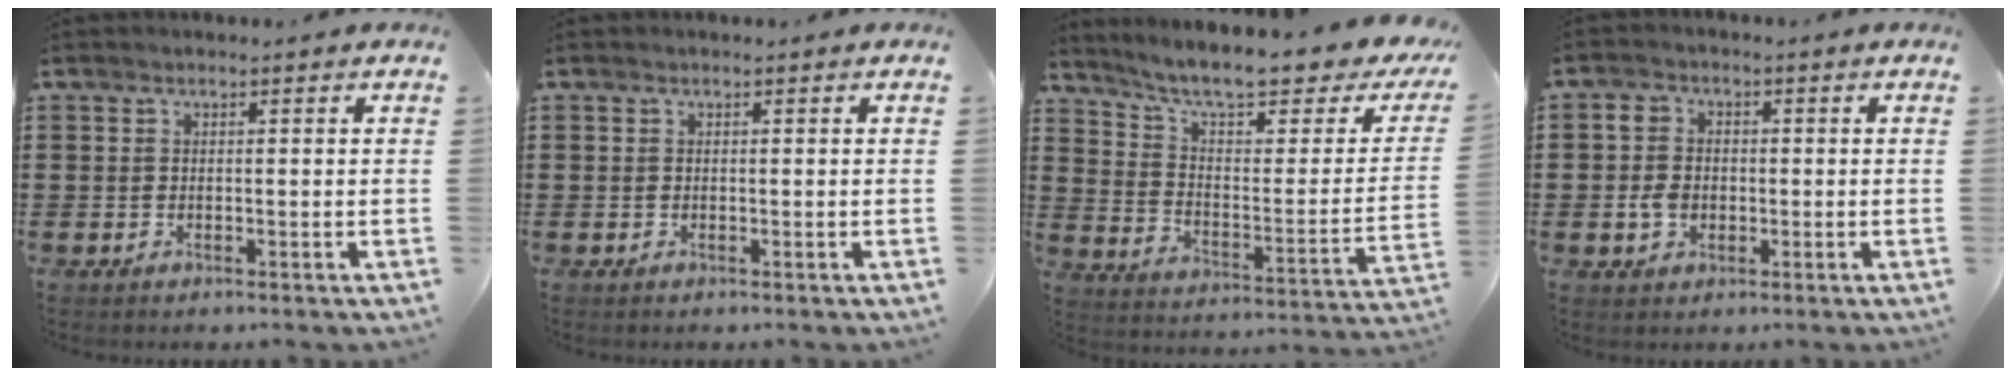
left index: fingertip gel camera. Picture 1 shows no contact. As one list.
[{"total": 0.0}, {"total": 8.9, "force": [7.0, 0.9, 5.3], "torque": [-0.115, -0.053, 0.114]}, {"total": 4.2, "force": [-0.7, 3.4, 2.4], "torque": [-0.063, 0.004, -0.018]}]